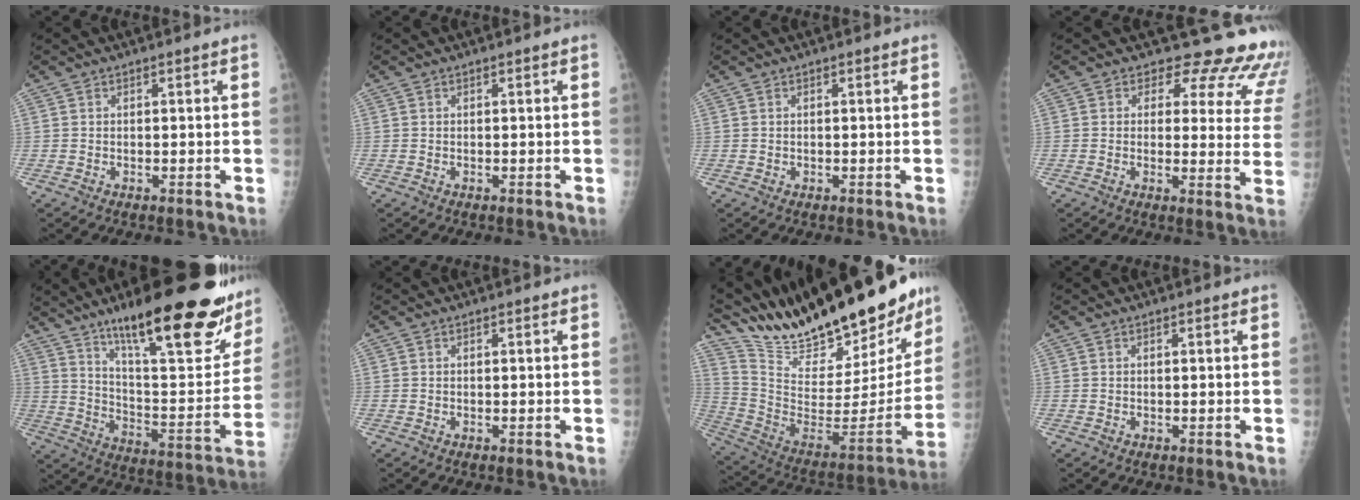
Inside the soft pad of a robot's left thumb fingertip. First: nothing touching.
{"total": 0.0}
{"total": 0.0}
{"total": 16.4, "force": [15.0, 5.9, 3.2], "torque": [0.016, -0.119, 0.135]}
{"total": 30.2, "force": [19.1, 7.9, 22.0], "torque": [-0.284, -0.072, 0.292]}
{"total": 0.0}
{"total": 35.0, "force": [28.4, 9.7, 18.0], "torque": [-0.279, -0.113, 0.436]}
{"total": 0.0}